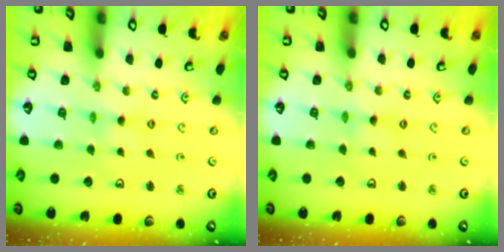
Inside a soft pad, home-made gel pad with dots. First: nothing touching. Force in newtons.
{"total": 0.0}